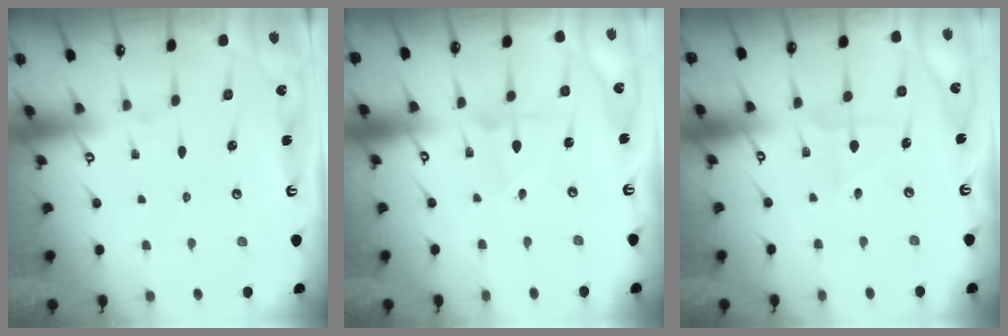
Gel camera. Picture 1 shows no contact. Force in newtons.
{"total": 2.0, "press": 2.0, "slide": 0.2}
{"total": 2.7, "press": 2.6, "slide": 0.3}